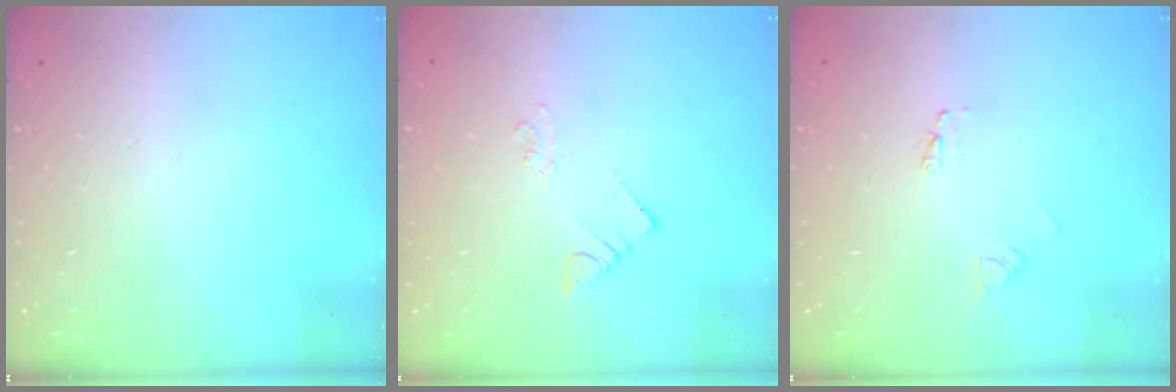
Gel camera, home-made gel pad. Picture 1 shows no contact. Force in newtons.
{"total": 1.9, "press": 1.9, "slide": 0.1}
{"total": 1.5, "press": 1.5, "slide": 0.1}